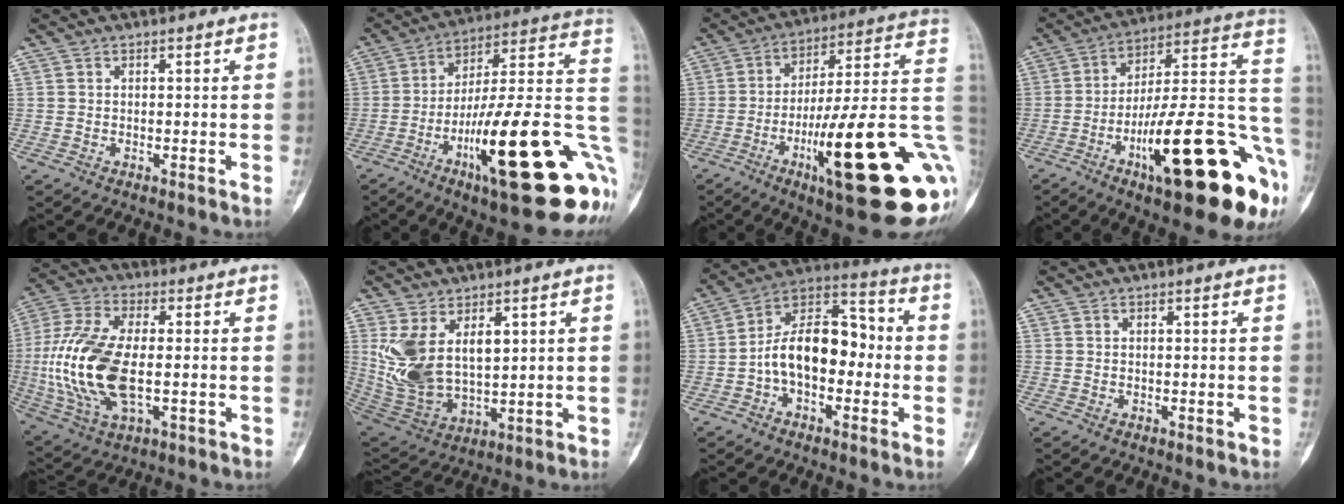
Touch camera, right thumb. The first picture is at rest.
{"total": 32.0, "force": [-9.6, 7.9, 29.4], "torque": [-0.347, 0.032, -0.142]}
{"total": 30.5, "force": [-8.6, 6.6, 28.5], "torque": [-0.341, 0.017, -0.125]}
{"total": 29.6, "force": [-11.4, 7.6, 26.2], "torque": [-0.315, 0.046, -0.167]}
{"total": 19.5, "force": [-1.8, 10.0, 16.7], "torque": [-0.368, 0.001, -0.028]}
{"total": 14.0, "force": [3.7, 8.6, 10.4], "torque": [-0.183, -0.019, 0.096]}
{"total": 15.3, "force": [-2.1, 9.2, 12.0], "torque": [-0.175, 0.051, -0.049]}
{"total": 0.0}